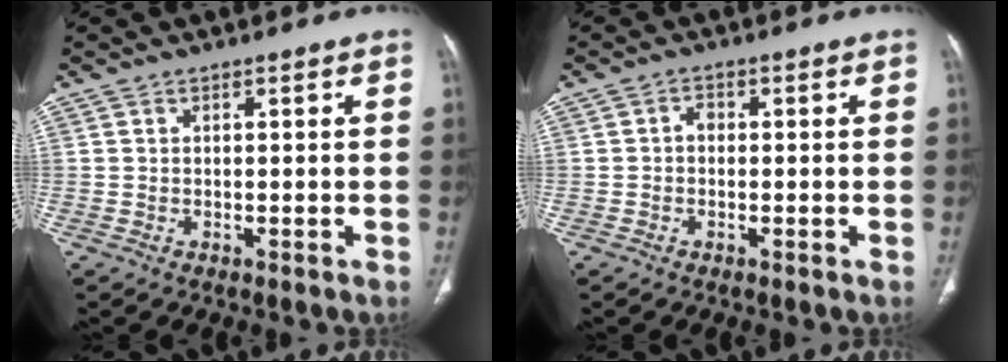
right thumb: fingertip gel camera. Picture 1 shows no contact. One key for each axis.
{"total": 1.6, "fx": -0.2, "fy": 1.2, "fz": 1.0, "tx": -0.010, "ty": 0.006, "tz": -0.007}